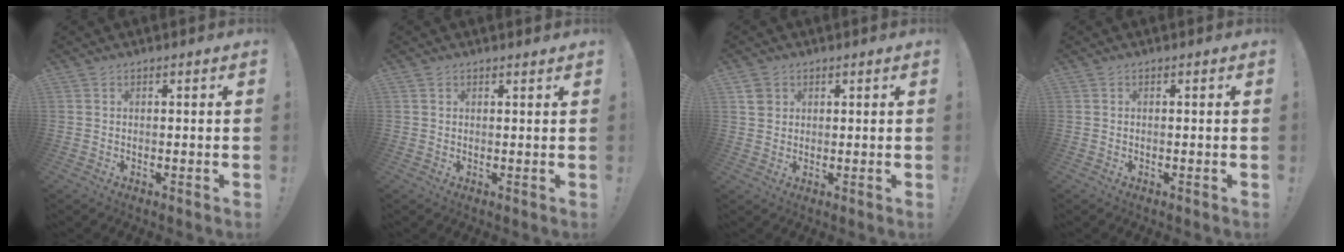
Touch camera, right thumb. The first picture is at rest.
{"total": 0.9, "force": [0.8, 0.5, -0.1], "torque": [0.007, -0.004, 0.015]}
{"total": 3.3, "force": [1.6, 2.7, 0.8], "torque": [-0.009, -0.003, 0.030]}
{"total": 0.0}